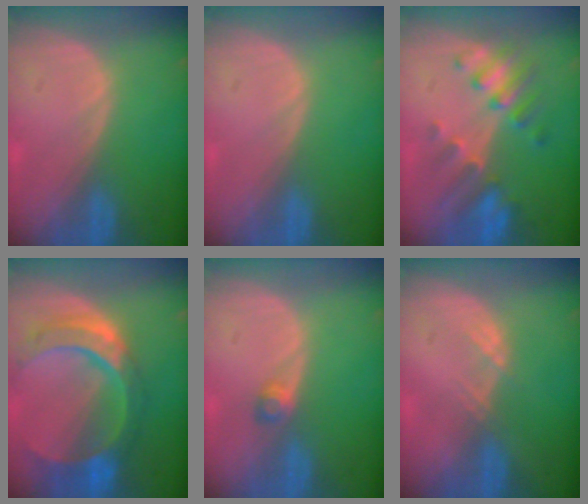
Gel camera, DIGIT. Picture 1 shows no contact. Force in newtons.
{"total": 0.0}
{"total": 7.6, "press": 7.1, "slide": 2.8}
{"total": 11.1, "press": 9.2, "slide": 6.1}
{"total": 2.0, "press": 1.7, "slide": 1.1}
{"total": 1.5, "press": 1.3, "slide": 0.8}